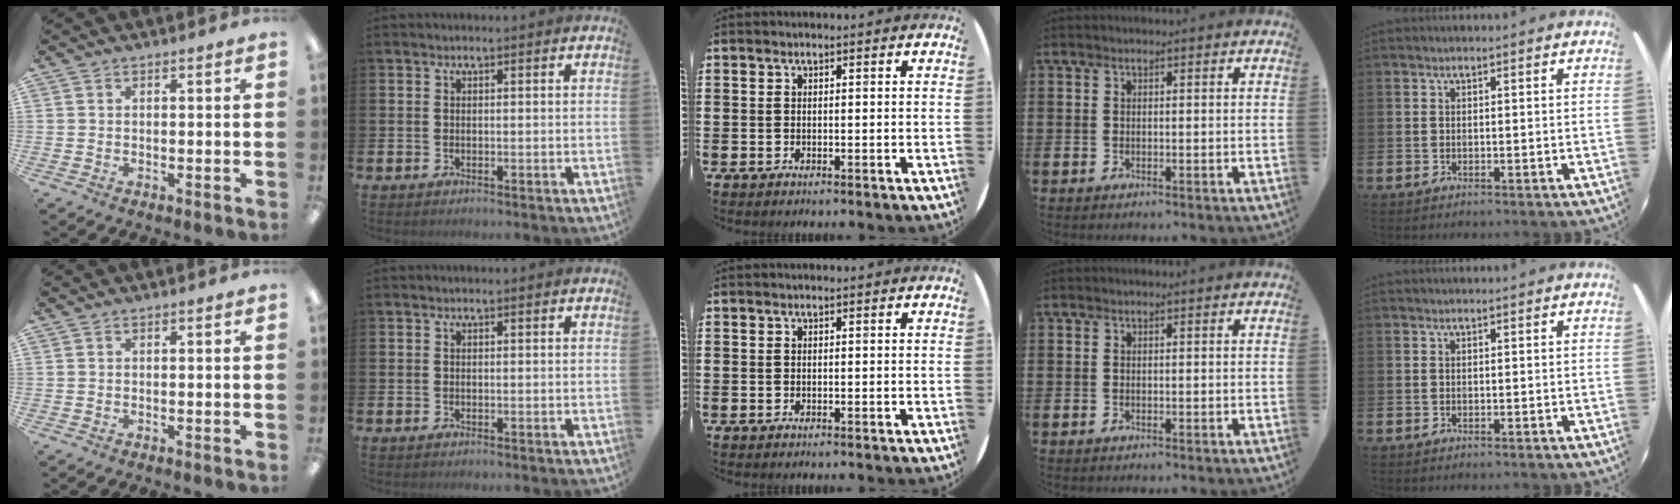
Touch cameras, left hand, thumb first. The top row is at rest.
{}